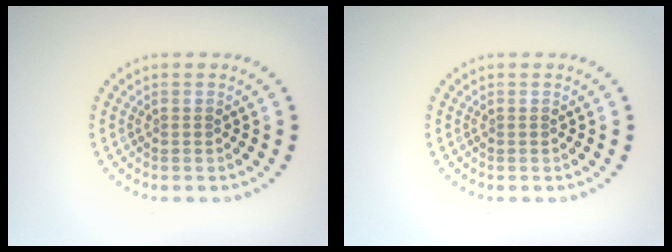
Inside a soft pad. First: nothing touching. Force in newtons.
{"total": 0.0}